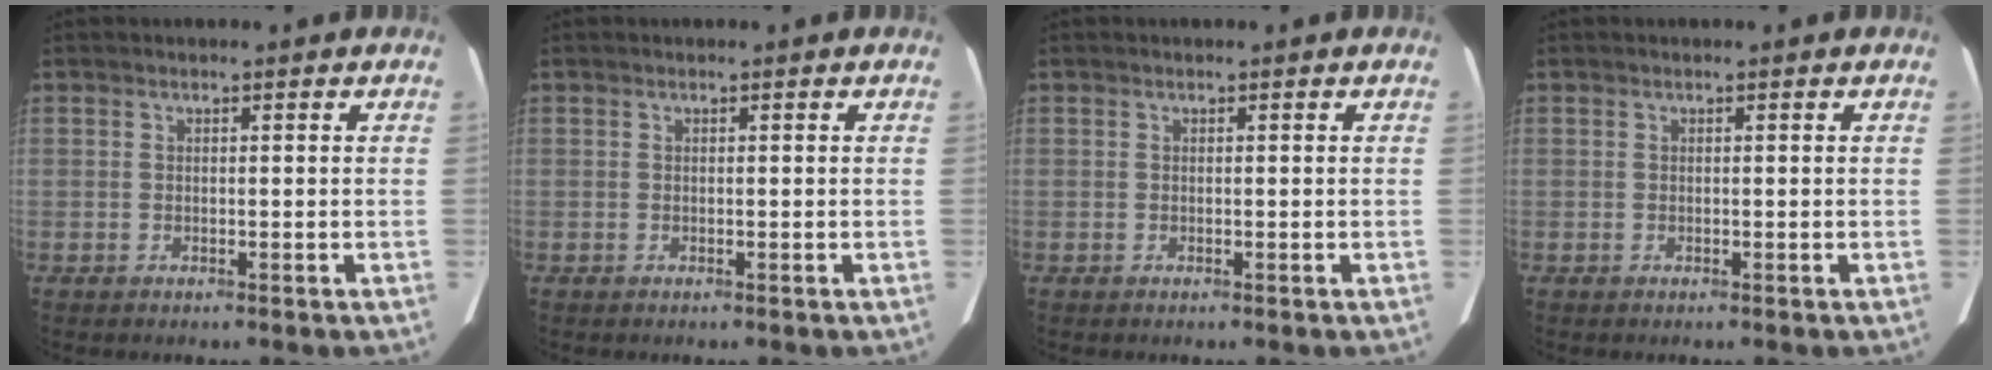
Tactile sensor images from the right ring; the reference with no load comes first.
{"total": 0.0}
{"total": 0.0}
{"total": 0.0}